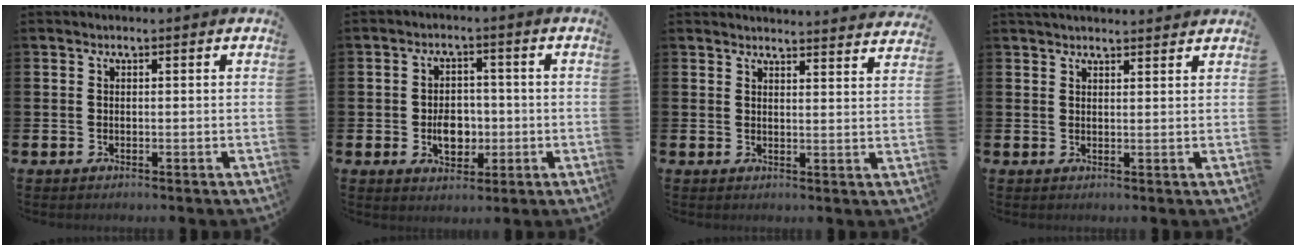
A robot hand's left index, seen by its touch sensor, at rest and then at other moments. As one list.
[{"total": 4.8, "force": [-0.8, 3.5, 3.2], "torque": [-0.046, 0.002, -0.021]}, {"total": 3.3, "force": [3.3, -0.3, -0.1], "torque": [0.006, -0.029, 0.057]}, {"total": 2.3, "force": [2.3, 0.3, 0.2], "torque": [0.002, -0.011, 0.039]}]